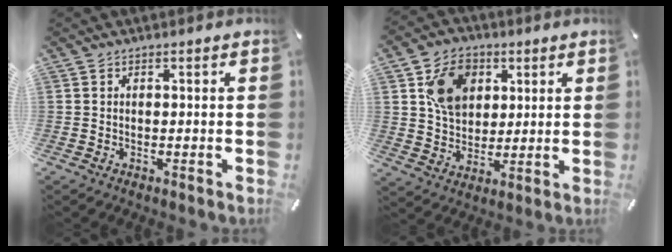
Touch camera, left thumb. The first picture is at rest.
{"total": 11.2, "force": [4.2, 9.1, 5.0], "torque": [-0.075, 0.004, 0.078]}